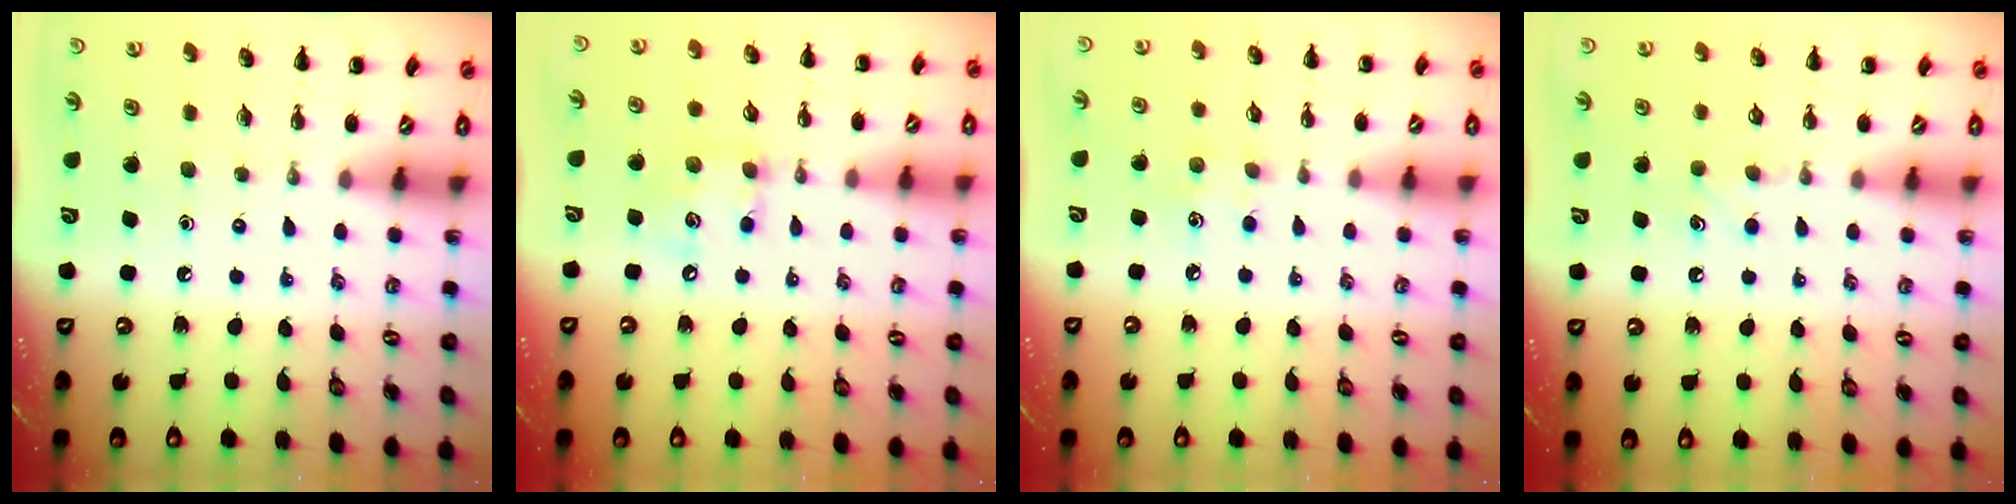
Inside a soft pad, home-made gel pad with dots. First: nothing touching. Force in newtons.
{"total": 8.4, "press": 8.3, "slide": 0.9}
{"total": 4.8, "press": 4.6, "slide": 1.3}
{"total": 4.2, "press": 4.0, "slide": 1.4}